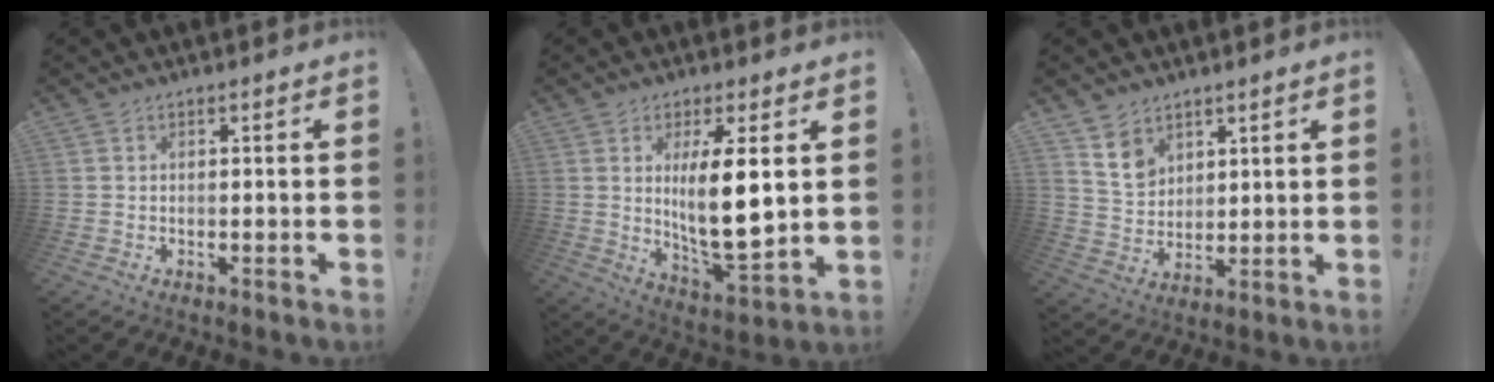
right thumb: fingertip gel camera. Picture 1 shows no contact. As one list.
[{"total": 13.3, "force": [3.0, 3.7, 12.4], "torque": [-0.210, -0.031, 0.040]}, {"total": 8.6, "force": [5.8, 5.9, 2.5], "torque": [-0.038, -0.034, 0.114]}]